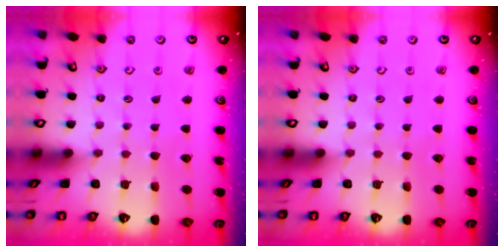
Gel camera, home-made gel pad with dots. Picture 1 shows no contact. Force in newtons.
{"total": 0.0}